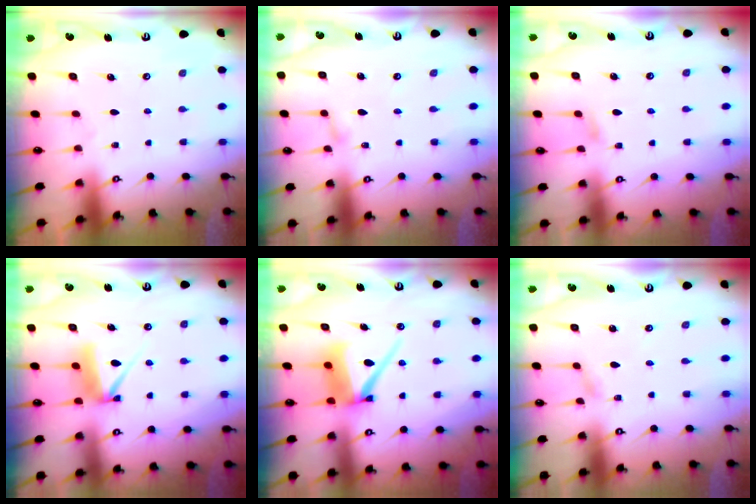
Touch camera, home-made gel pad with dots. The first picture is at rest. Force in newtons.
{"total": 1.8, "press": 1.8, "slide": 0.2}
{"total": 4.3, "press": 4.2, "slide": 0.4}
{"total": 7.4, "press": 7.4, "slide": 0.7}
{"total": 9.6, "press": 9.5, "slide": 1.3}
{"total": 1.2, "press": 1.2, "slide": 0.1}